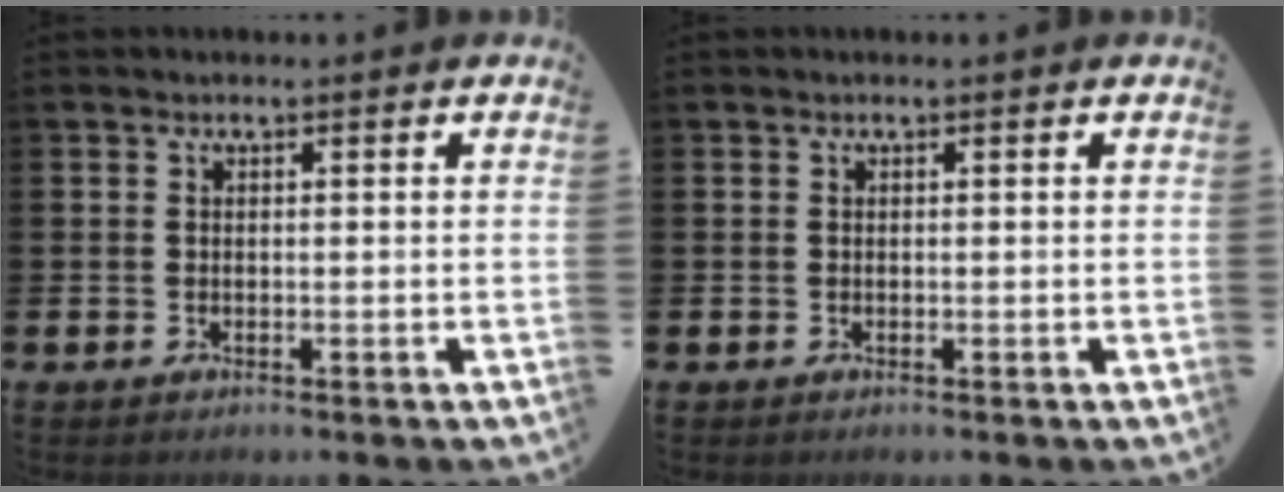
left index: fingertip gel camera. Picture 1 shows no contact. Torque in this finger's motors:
{"motor_torque": [-0.01, 0.01, 0.00, 0.00]}